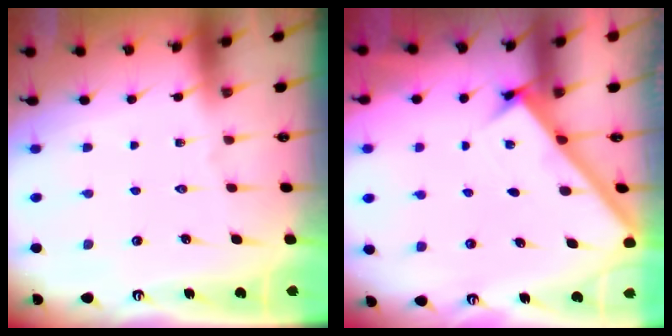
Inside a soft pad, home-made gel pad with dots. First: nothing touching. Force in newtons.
{"total": 2.8, "press": 2.8, "slide": 0.4}